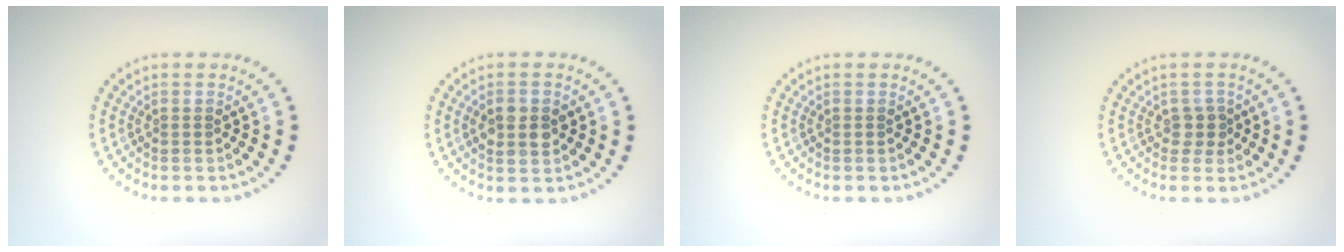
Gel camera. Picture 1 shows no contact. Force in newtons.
{"total": 2.7, "press": 2.7, "slide": 0.1}
{"total": 0.0}
{"total": 1.5, "press": 1.2, "slide": 0.9}